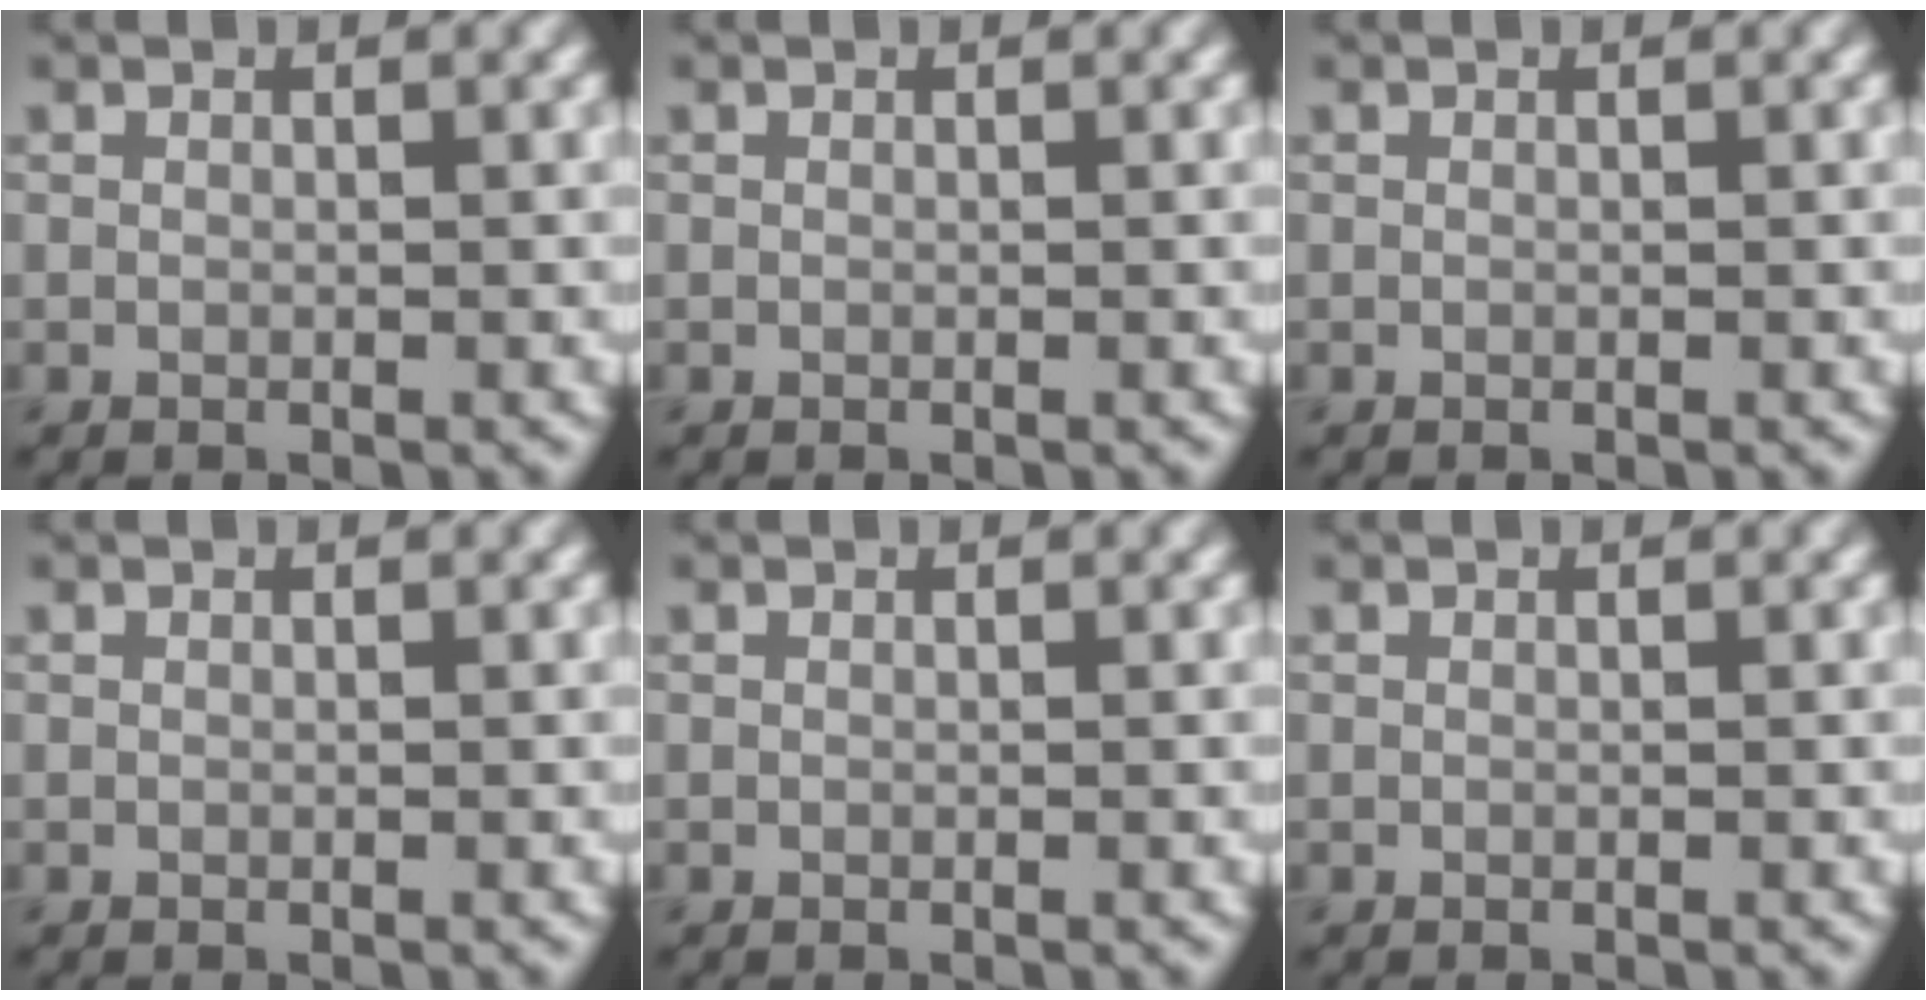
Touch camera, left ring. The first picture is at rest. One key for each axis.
{"total": 0.0}
{"total": 0.0}
{"total": 0.0}
{"total": 0.0}
{"total": 0.0}